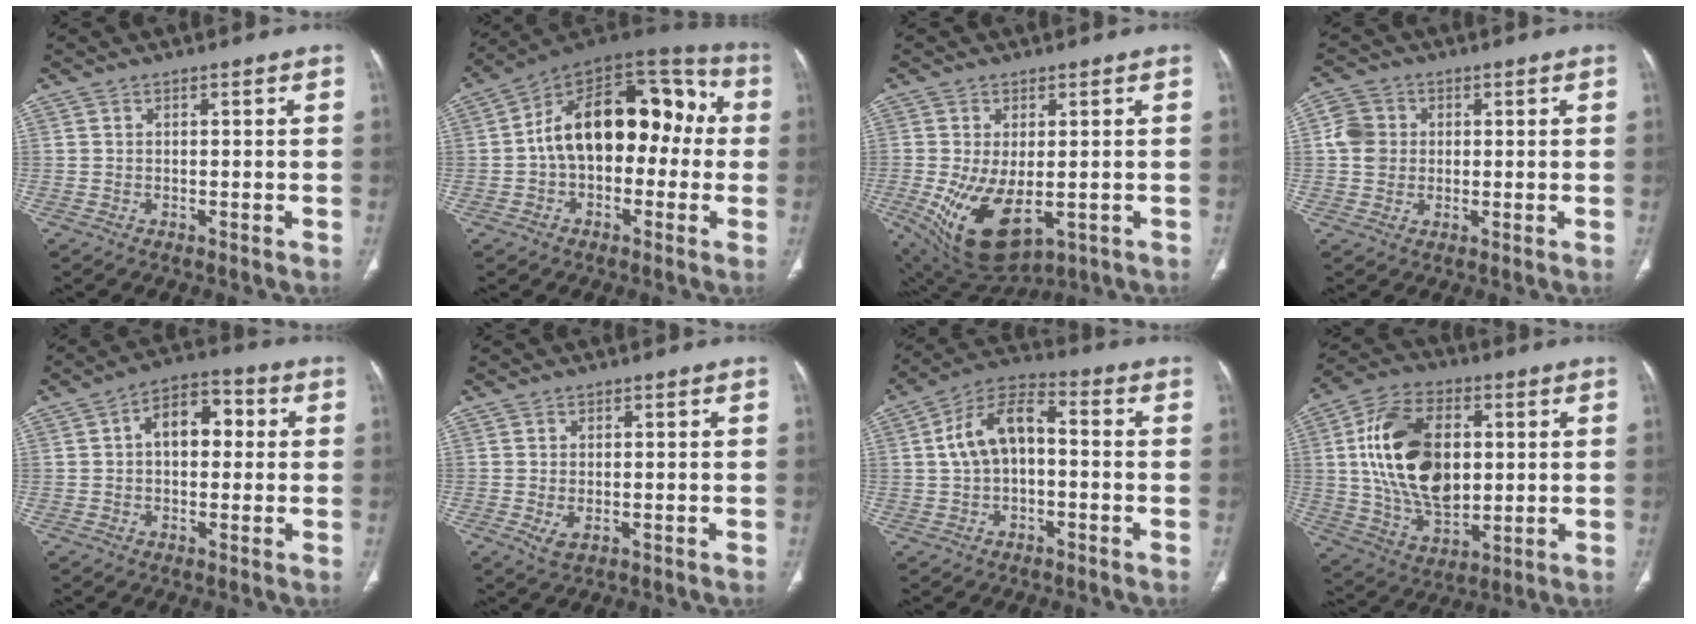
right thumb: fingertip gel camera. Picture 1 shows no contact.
{"total": 20.2, "force": [0.2, 12.4, 16.0], "torque": [-0.212, 0.059, -0.008]}
{"total": 13.2, "force": [-3.2, 6.9, 10.7], "torque": [-0.195, -0.017, -0.026]}
{"total": 5.4, "force": [0.5, 4.9, 2.3], "torque": [-0.033, 0.007, 0.004]}
{"total": 9.0, "force": [1.2, 5.7, 6.8], "torque": [-0.079, 0.026, 0.011]}
{"total": 2.3, "force": [-0.7, 1.2, 1.9], "torque": [-0.038, -0.007, -0.005]}
{"total": 10.6, "force": [0.2, 6.1, 8.7], "torque": [-0.161, 0.036, -0.007]}
{"total": 20.8, "force": [2.8, 13.0, 16.1], "torque": [-0.270, -0.004, 0.057]}